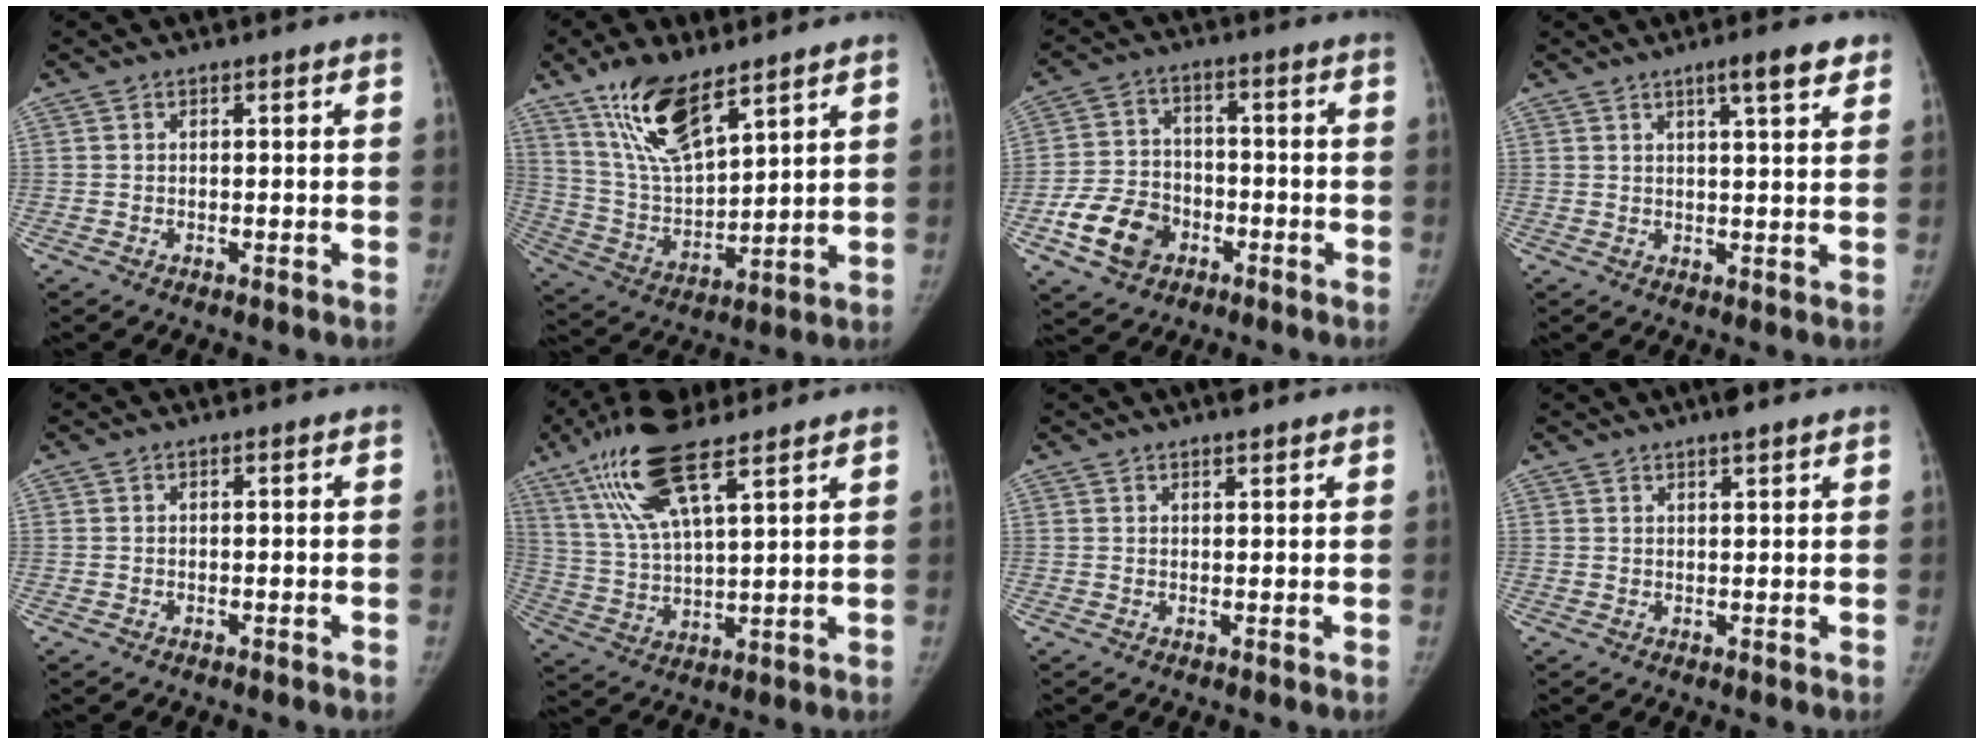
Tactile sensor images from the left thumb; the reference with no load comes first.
{"total": 15.2, "force": [9.9, 5.4, 10.2], "torque": [-0.173, -0.046, 0.202]}
{"total": 10.6, "force": [-4.7, 8.0, 5.2], "torque": [-0.079, 0.021, -0.082]}
{"total": 6.1, "force": [3.8, 1.1, 4.6], "torque": [-0.058, -0.017, 0.053]}
{"total": 0.0}
{"total": 15.5, "force": [9.6, 4.7, 11.2], "torque": [-0.219, -0.021, 0.188]}
{"total": 2.0, "force": [1.7, 0.5, 1.0], "torque": [-0.011, -0.007, 0.024]}
{"total": 2.8, "force": [2.2, 0.6, 1.7], "torque": [-0.021, -0.005, 0.032]}